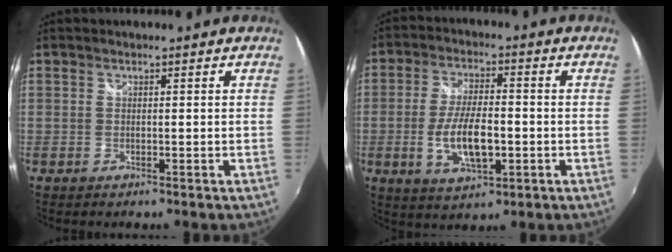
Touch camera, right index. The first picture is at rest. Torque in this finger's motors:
{"motor_torque": [0.33, -0.22, 0.39, 0.12]}